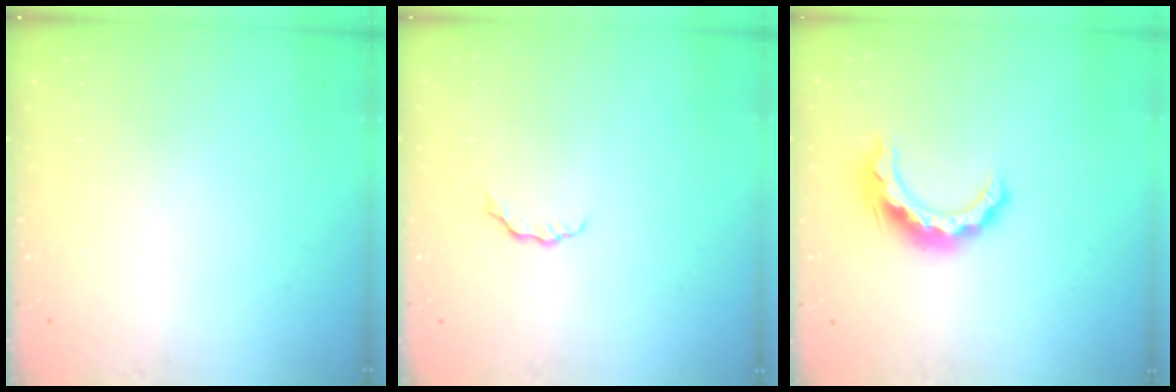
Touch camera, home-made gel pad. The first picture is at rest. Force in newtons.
{"total": 3.9, "press": 3.9, "slide": 0.5}
{"total": 11.7, "press": 11.7, "slide": 1.1}